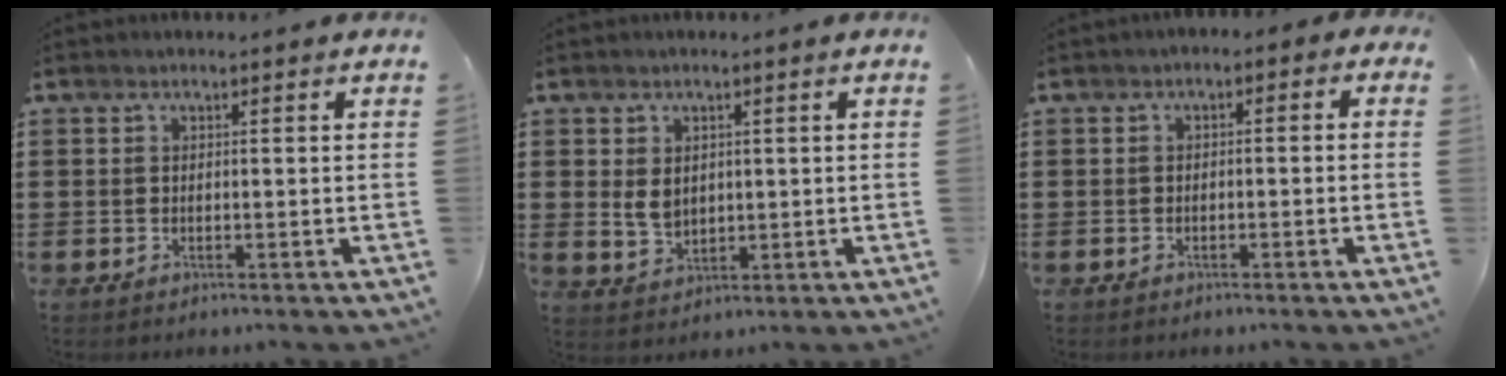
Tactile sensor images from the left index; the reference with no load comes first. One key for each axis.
{"total": 3.4, "fx": 0.8, "fy": 2.5, "fz": 2.1, "tx": -0.039, "ty": 0.006, "tz": 0.012}
{"total": 1.8, "fx": -1.7, "fy": 0.6, "fz": 0.2, "tx": -0.011, "ty": 0.005, "tz": -0.037}